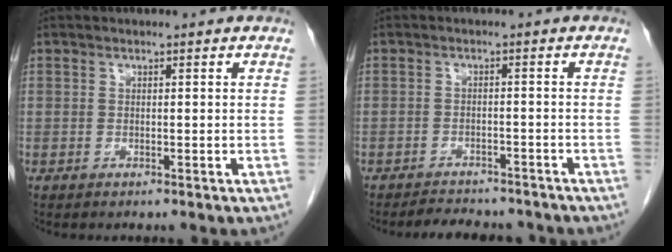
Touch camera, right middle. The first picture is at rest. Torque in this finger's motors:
{"motor_torque": [0.07, -0.05, 0.03, 0.02]}